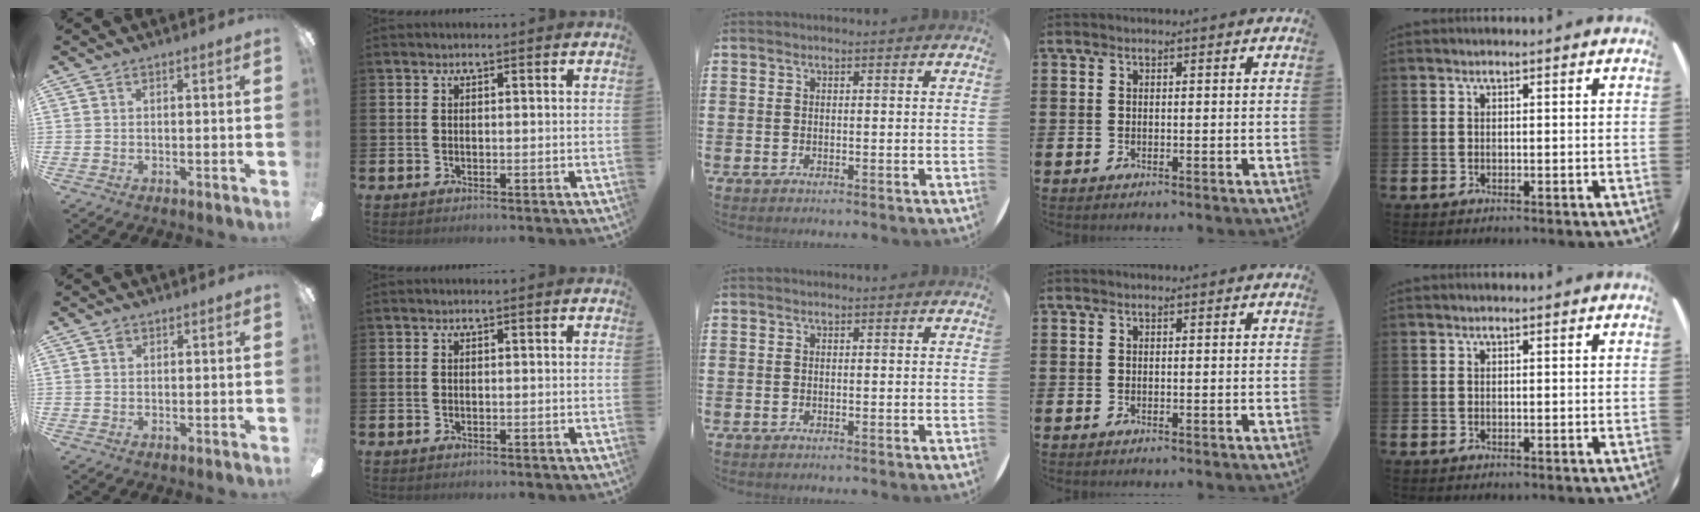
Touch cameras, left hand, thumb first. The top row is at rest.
{"thumb": {"total": 1.3, "force": [0.5, 0.9, 0.7], "torque": [-0.014, 0.005, 0.009]}}